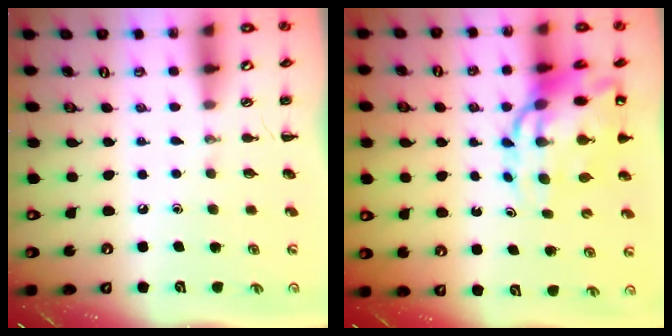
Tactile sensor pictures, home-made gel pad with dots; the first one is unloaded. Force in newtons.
{"total": 14.2, "press": 13.6, "slide": 3.8}